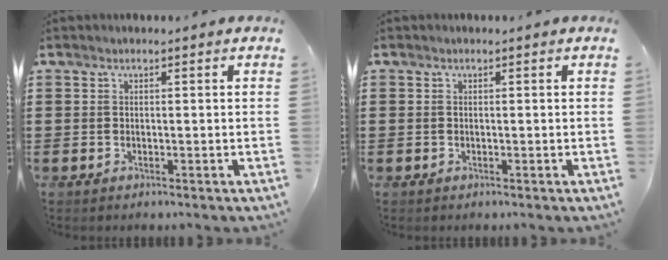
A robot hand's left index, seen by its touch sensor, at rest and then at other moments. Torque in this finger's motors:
{"motor_torque": [-0.14, 0.13, -0.33, -0.09]}